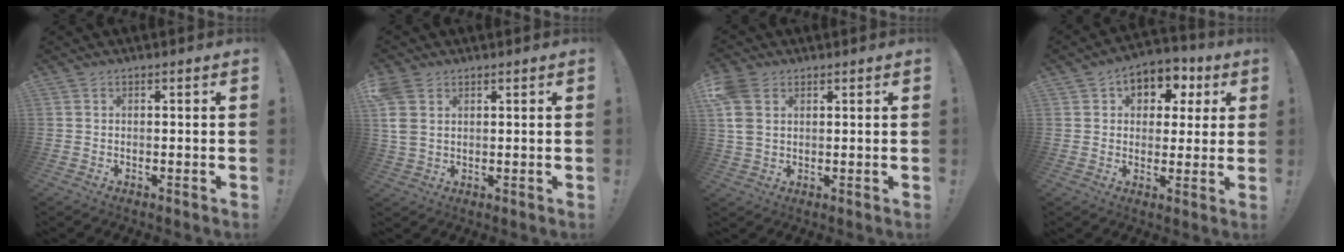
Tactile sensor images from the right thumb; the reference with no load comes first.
{"total": 6.3, "force": [2.5, 4.4, 3.8], "torque": [-0.074, -0.007, 0.049]}
{"total": 7.5, "force": [2.8, 5.1, 4.7], "torque": [-0.105, -0.003, 0.055]}
{"total": 8.4, "force": [2.6, 7.0, 3.8], "torque": [-0.043, -0.010, 0.051]}